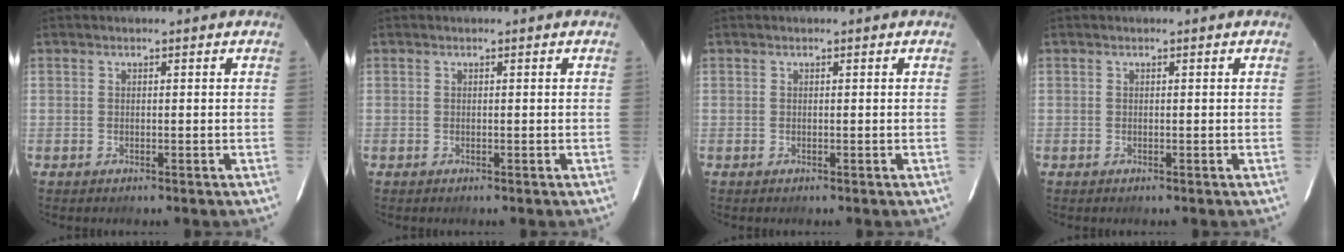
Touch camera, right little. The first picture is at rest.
{"total": 0.0}
{"total": 0.0}
{"total": 0.0}